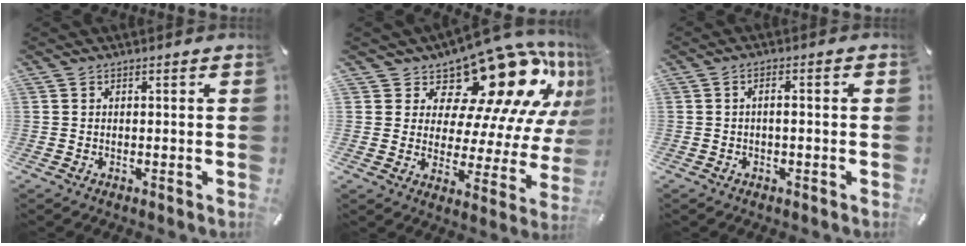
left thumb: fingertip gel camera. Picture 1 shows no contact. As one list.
[{"total": 20.5, "force": [14.5, 9.1, 11.3], "torque": [-0.148, -0.121, 0.239]}, {"total": 2.2, "force": [-0.7, 0.7, 1.9], "torque": [-0.033, 0.006, -0.014]}]